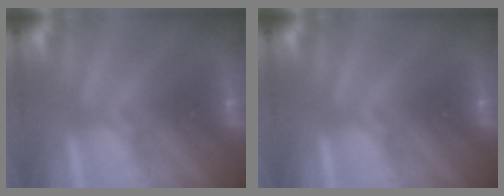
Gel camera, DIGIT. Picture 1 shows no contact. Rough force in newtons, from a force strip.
{"total": 0.0}